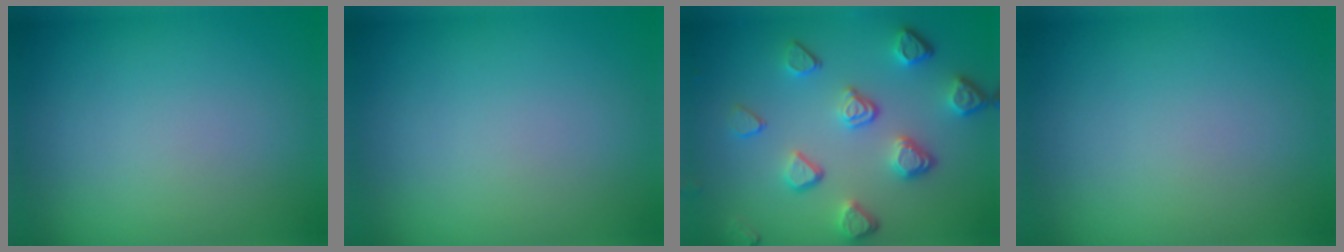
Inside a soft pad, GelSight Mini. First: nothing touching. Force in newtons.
{"total": 0.0}
{"total": 5.0, "press": 3.7, "slide": 3.3}
{"total": 0.0}